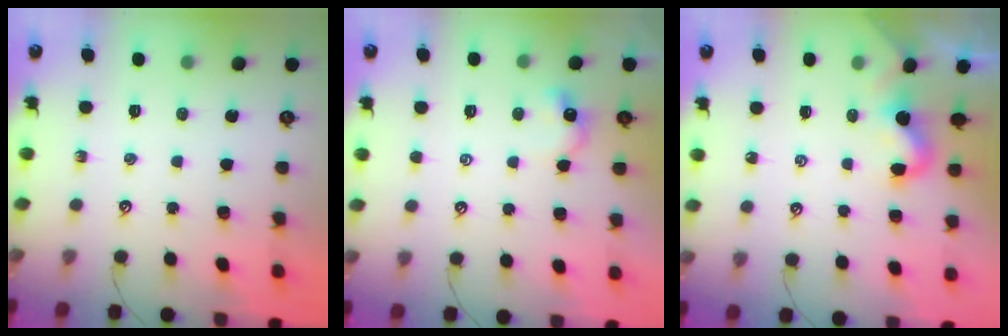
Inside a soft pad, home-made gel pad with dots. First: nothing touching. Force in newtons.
{"total": 2.6, "press": 2.5, "slide": 0.5}
{"total": 1.8, "press": 1.8, "slide": 0.3}